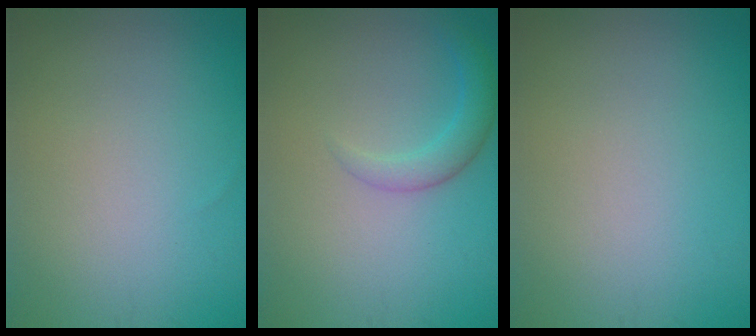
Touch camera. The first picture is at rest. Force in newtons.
{"total": 2.2, "press": 2.2, "slide": 0.0}
{"total": 0.0}